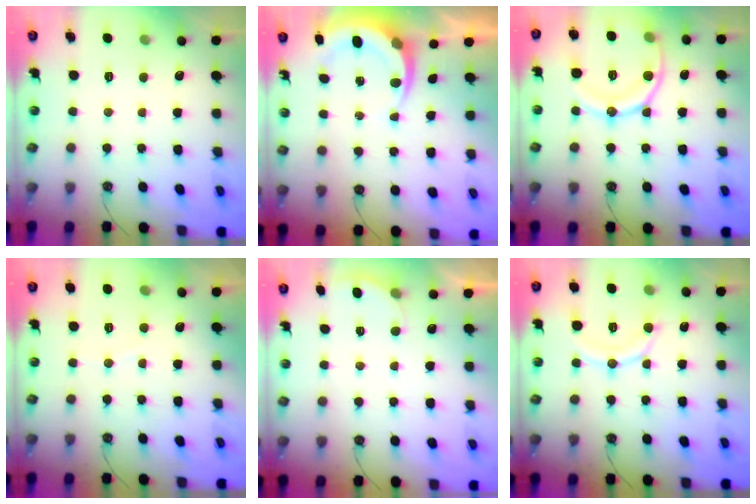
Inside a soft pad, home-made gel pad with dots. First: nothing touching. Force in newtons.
{"total": 6.2, "press": 6.1, "slide": 0.9}
{"total": 16.9, "press": 16.8, "slide": 1.9}
{"total": 3.4, "press": 3.4, "slide": 0.3}
{"total": 2.4, "press": 2.2, "slide": 1.0}
{"total": 11.7, "press": 11.6, "slide": 1.2}